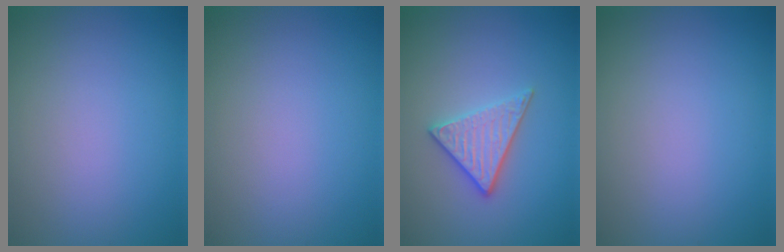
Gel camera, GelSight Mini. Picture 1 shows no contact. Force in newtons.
{"total": 0.0}
{"total": 3.3, "press": 2.9, "slide": 1.5}
{"total": 0.0}